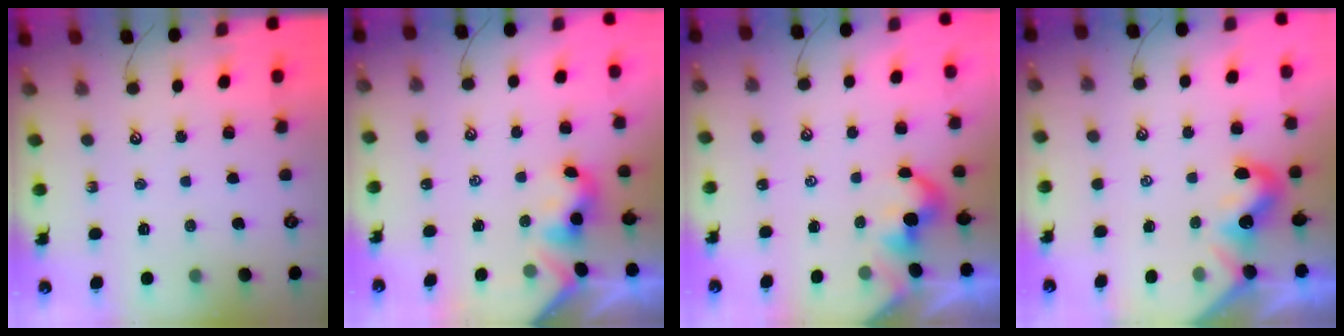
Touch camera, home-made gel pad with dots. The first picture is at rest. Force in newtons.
{"total": 2.3, "press": 2.3, "slide": 0.3}
{"total": 0.0}
{"total": 0.7, "press": 0.4, "slide": 0.6}